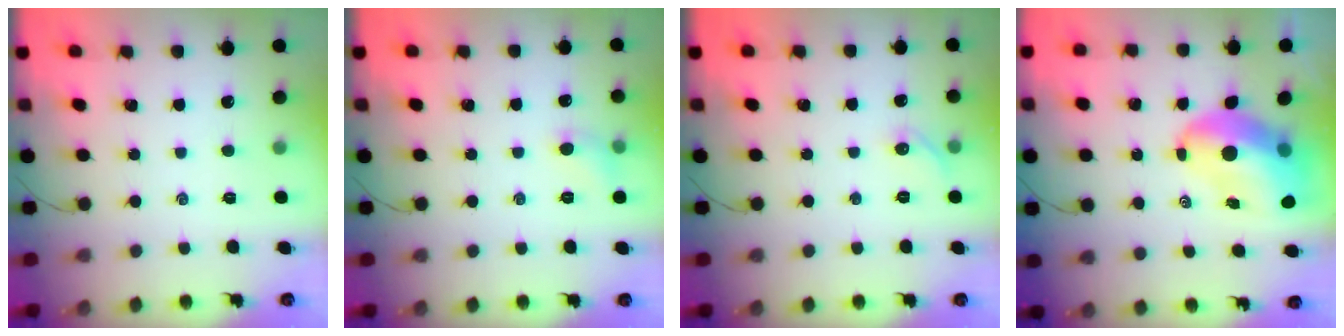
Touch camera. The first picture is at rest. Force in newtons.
{"total": 5.4, "press": 5.2, "slide": 1.7}
{"total": 4.9, "press": 4.7, "slide": 1.3}
{"total": 10.6, "press": 10.2, "slide": 3.1}